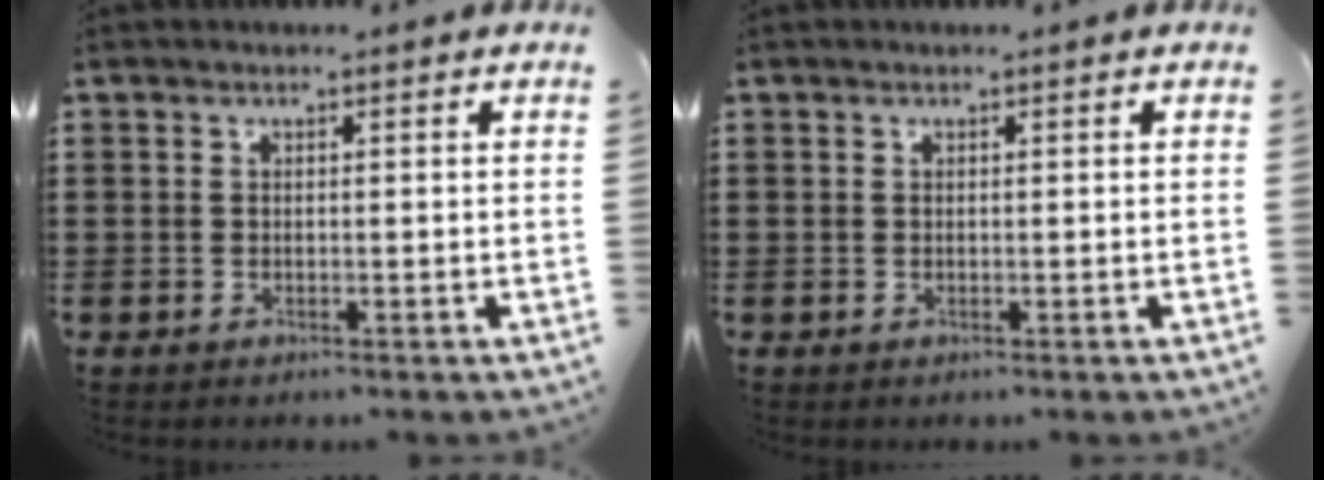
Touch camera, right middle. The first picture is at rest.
{"total": 0.0}